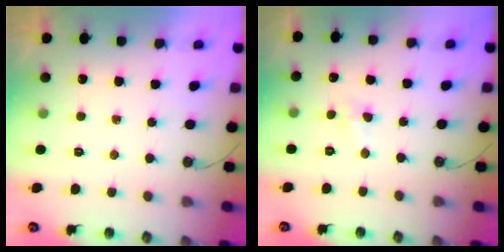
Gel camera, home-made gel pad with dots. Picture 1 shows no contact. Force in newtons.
{"total": 2.9, "press": 2.9, "slide": 0.4}